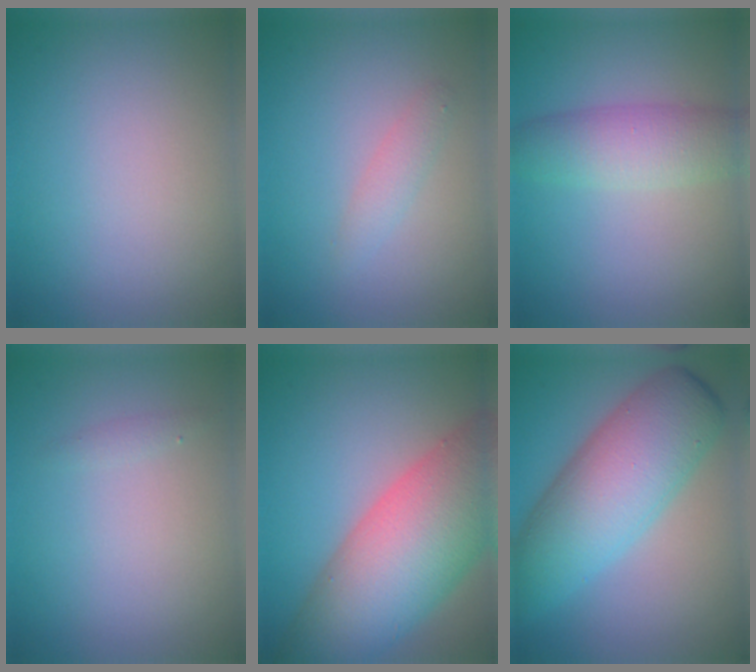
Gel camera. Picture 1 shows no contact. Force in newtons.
{"total": 1.5, "press": 1.5, "slide": 0.0}
{"total": 4.7, "press": 4.7, "slide": 0.1}
{"total": 0.6, "press": 0.6, "slide": 0.0}
{"total": 13.6, "press": 13.6, "slide": 0.7}
{"total": 9.9, "press": 9.9, "slide": 0.1}